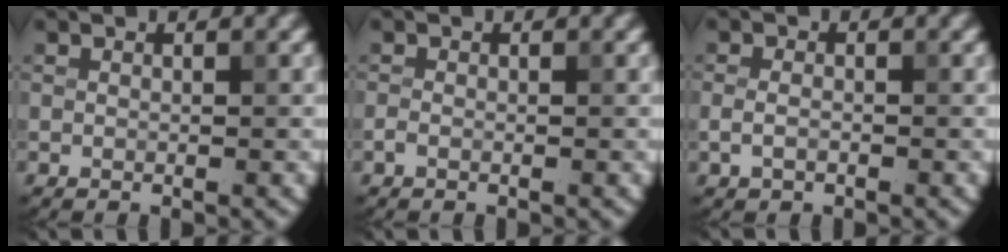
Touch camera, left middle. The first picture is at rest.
{"total": 0.5, "force": [-0.3, 0.3, 0.3], "torque": [-0.008, -0.001, -0.008]}
{"total": 1.3, "force": [-0.4, 0.8, 1.0], "torque": [-0.021, 0.002, -0.011]}